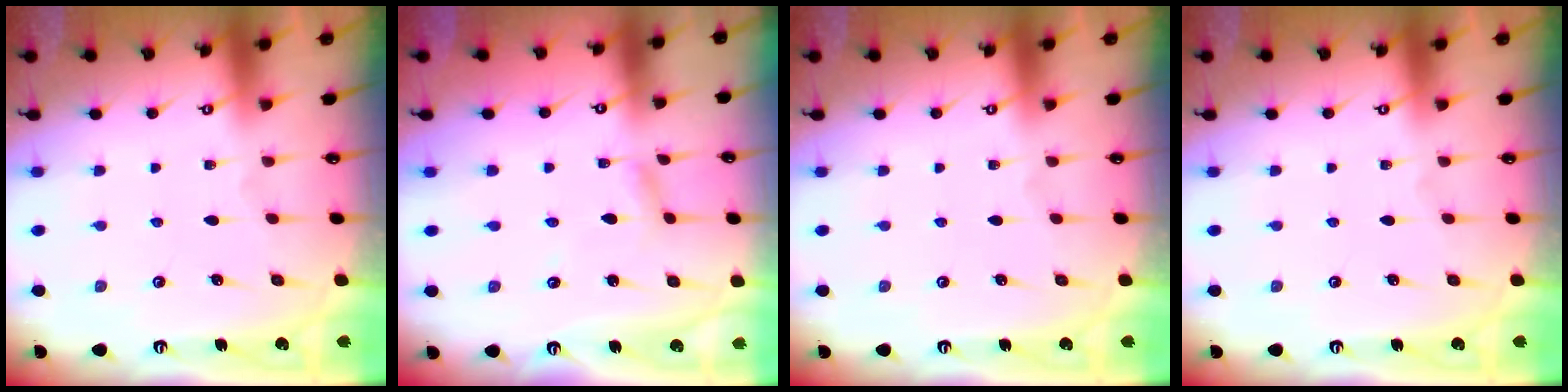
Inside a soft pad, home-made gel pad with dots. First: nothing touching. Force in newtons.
{"total": 2.7, "press": 2.7, "slide": 0.1}
{"total": 0.0}
{"total": 0.0}